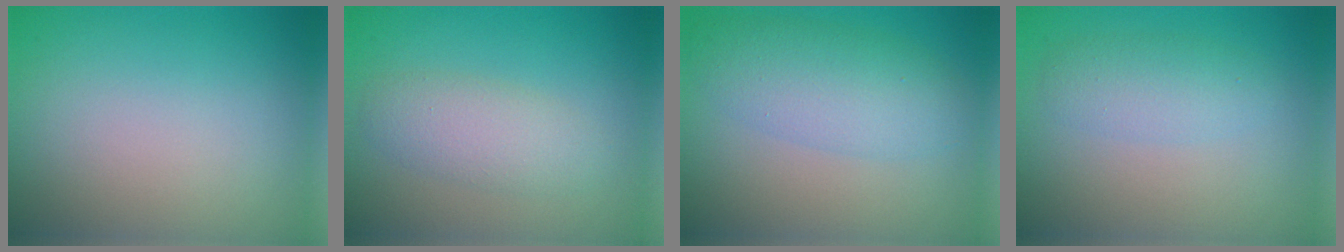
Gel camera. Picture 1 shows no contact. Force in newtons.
{"total": 2.0, "press": 1.9, "slide": 0.2}
{"total": 4.8, "press": 4.8, "slide": 0.1}
{"total": 2.5, "press": 2.5, "slide": 0.2}